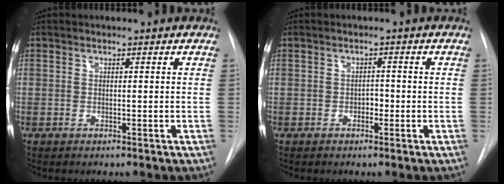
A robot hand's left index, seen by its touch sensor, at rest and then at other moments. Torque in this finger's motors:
{"motor_torque": [0.17, 0.16, 0.00, 0.00]}